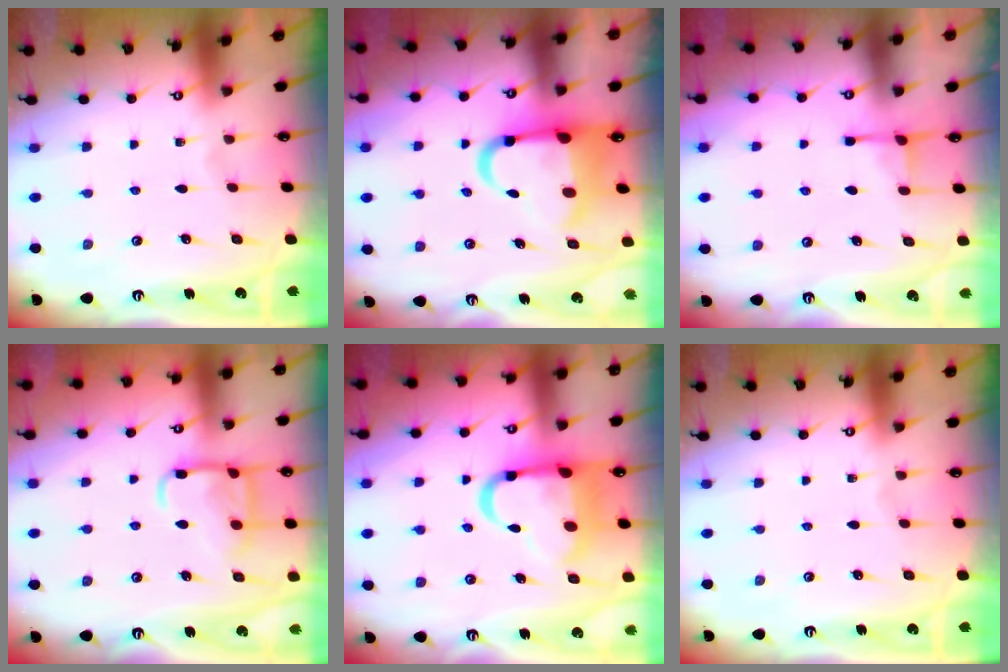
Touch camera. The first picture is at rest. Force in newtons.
{"total": 10.3, "press": 9.9, "slide": 3.0}
{"total": 2.9, "press": 2.8, "slide": 0.5}
{"total": 15.1, "press": 15.1, "slide": 1.4}
{"total": 14.4, "press": 14.3, "slide": 1.7}
{"total": 0.0}